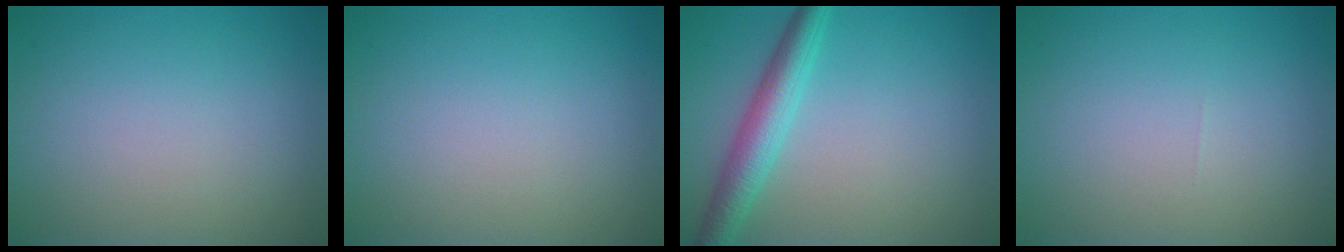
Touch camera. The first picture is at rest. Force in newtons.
{"total": 0.0}
{"total": 4.0, "press": 4.0, "slide": 0.1}
{"total": 0.0}